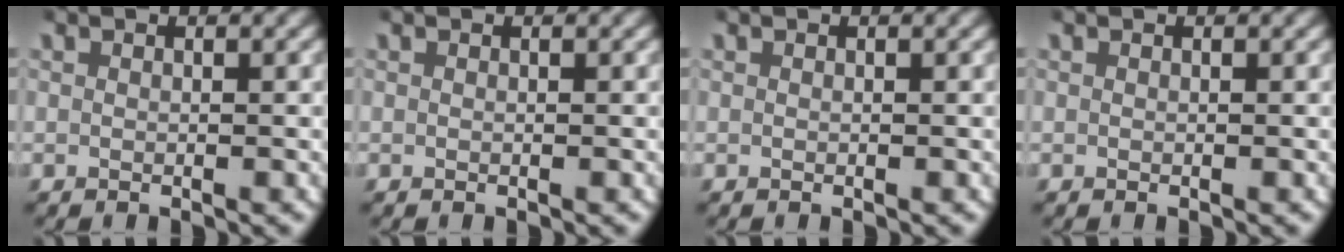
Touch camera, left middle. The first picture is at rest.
{"total": 0.0}
{"total": 0.0}
{"total": 0.0}